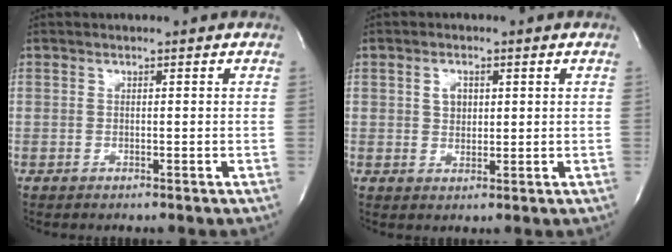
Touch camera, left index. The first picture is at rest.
{"total": 2.5, "force": [0.6, 1.8, 1.5], "torque": [-0.031, 0.000, 0.011]}